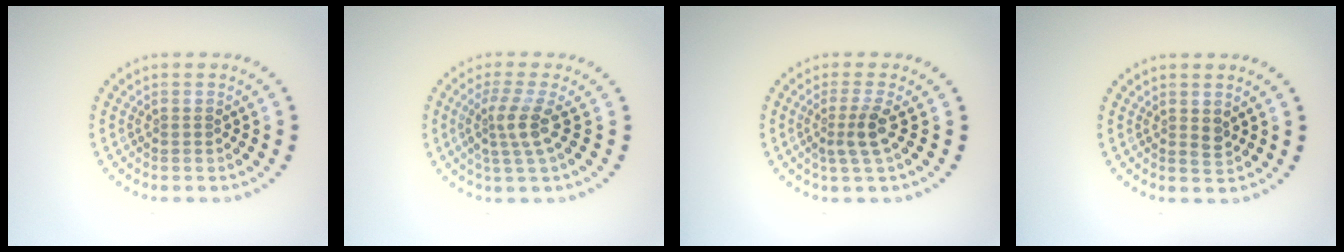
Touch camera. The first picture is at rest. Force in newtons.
{"total": 2.9, "press": 2.2, "slide": 1.8}
{"total": 2.4, "press": 1.7, "slide": 1.6}
{"total": 1.0, "press": 1.0, "slide": 0.3}